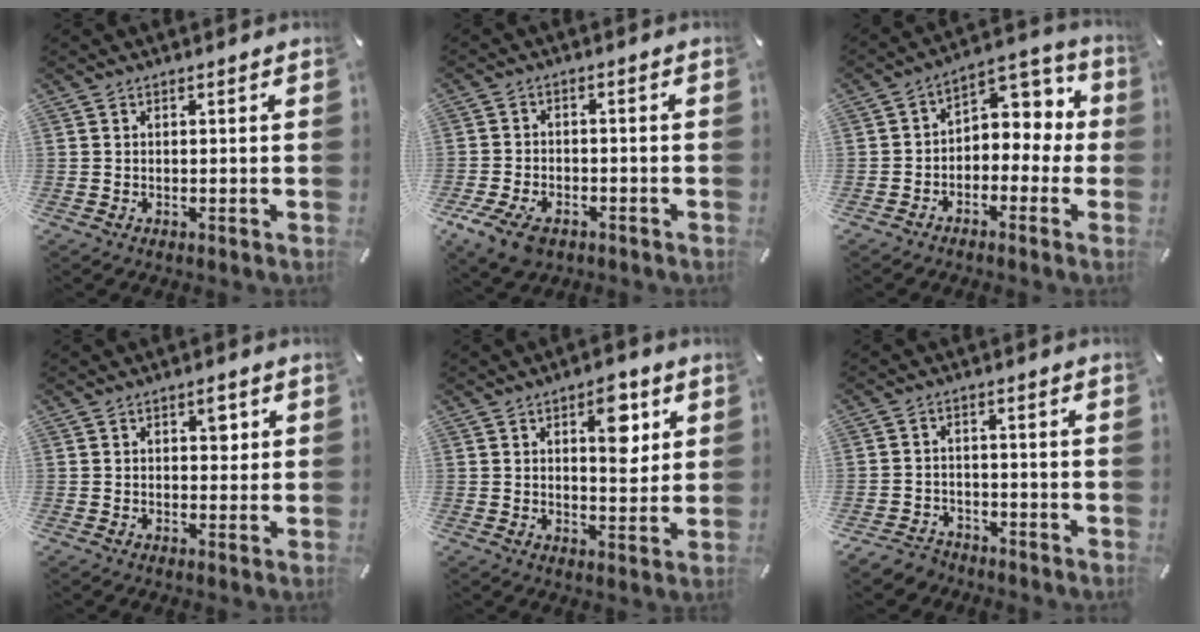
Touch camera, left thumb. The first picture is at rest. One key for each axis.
{"total": 6.9, "fx": -4.1, "fy": 4.1, "fz": 3.8, "tx": -0.088, "ty": 0.015, "tz": -0.075}
{"total": 6.2, "fx": 0.2, "fy": 5.5, "fz": 2.9, "tx": -0.036, "ty": -0.004, "tz": 0.002}
{"total": 3.7, "fx": 0.9, "fy": 2.2, "fz": 2.8, "tx": -0.027, "ty": -0.003, "tz": 0.006}
{"total": 9.3, "fx": 3.7, "fy": 4.8, "fz": 7.0, "tx": -0.080, "ty": -0.015, "tz": 0.055}
{"total": 4.4, "fx": -3.7, "fy": 2.3, "fz": 0.7, "tx": -0.021, "ty": 0.018, "tz": -0.075}